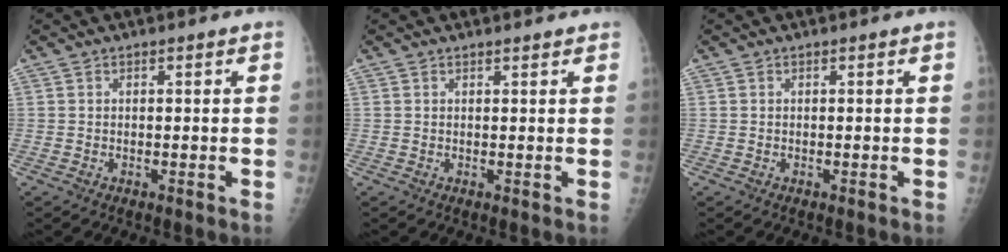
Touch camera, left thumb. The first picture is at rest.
{"total": 1.2, "force": [1.0, 0.3, 0.5], "torque": [-0.004, -0.003, 0.014]}
{"total": 0.0}